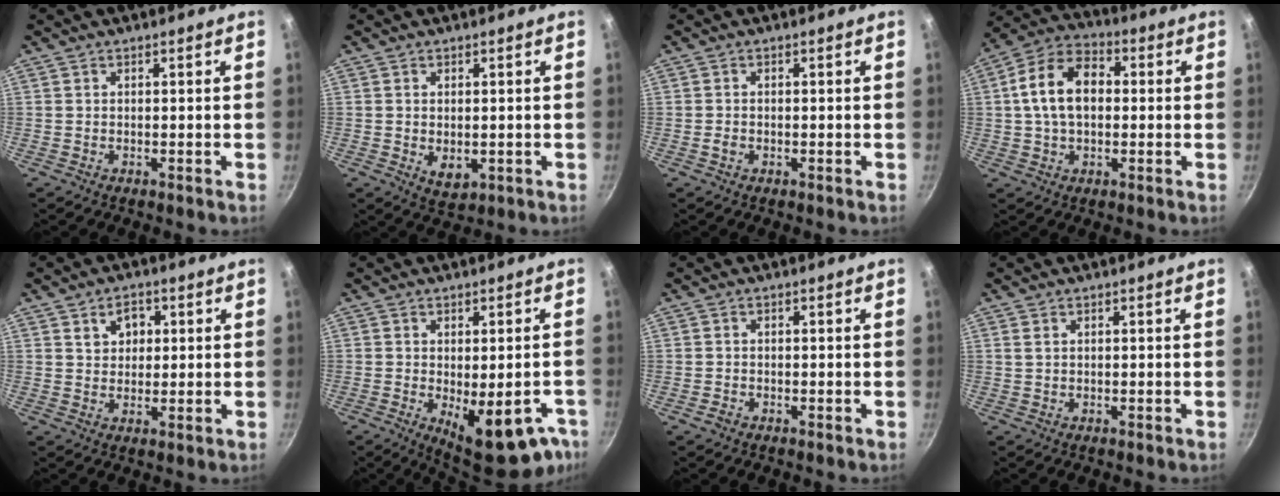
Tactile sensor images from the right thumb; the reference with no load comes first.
{"total": 4.2, "force": [-0.3, 2.7, 3.1], "torque": [-0.049, -0.014, 0.002]}
{"total": 1.1, "force": [-0.4, 0.8, 0.6], "torque": [-0.014, 0.002, -0.010]}
{"total": 12.9, "force": [1.1, 8.5, 9.6], "torque": [-0.149, 0.027, 0.003]}
{"total": 4.6, "force": [1.7, 3.5, 2.5], "torque": [-0.018, -0.003, 0.027]}
{"total": 15.3, "force": [-5.8, 6.5, 12.6], "torque": [-0.124, -0.010, -0.060]}
{"total": 1.2, "force": [-0.8, 0.8, 0.3], "torque": [-0.007, 0.007, -0.016]}
{"total": 0.8, "force": [0.4, 0.4, 0.5], "torque": [-0.012, 0.002, 0.008]}